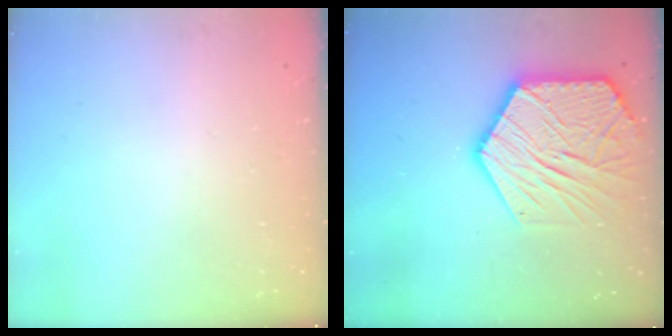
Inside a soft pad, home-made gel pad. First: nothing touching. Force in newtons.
{"total": 20.1, "press": 20.1, "slide": 1.8}